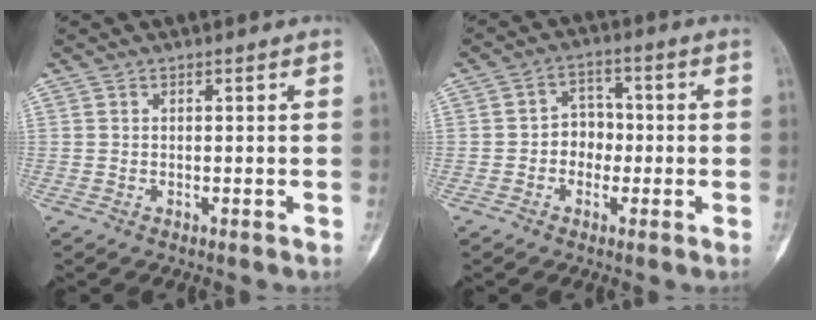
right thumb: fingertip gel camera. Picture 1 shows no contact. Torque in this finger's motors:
{"motor_torque": [0.92, 0.69, 0.44, -0.55, 0.00]}